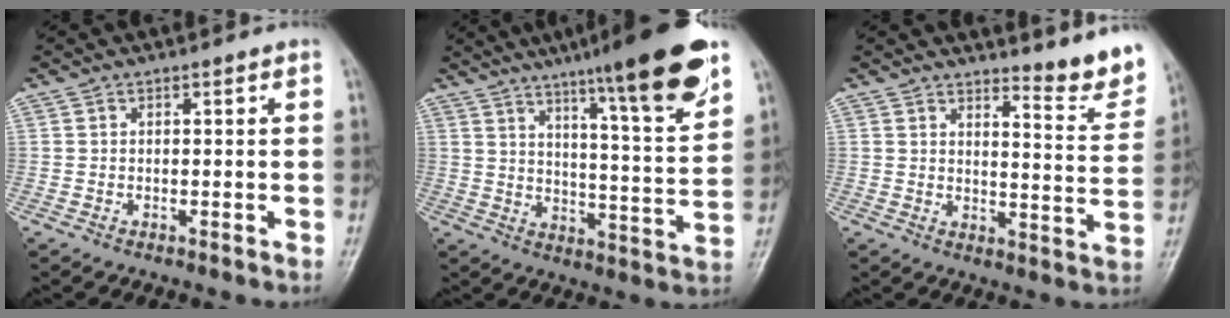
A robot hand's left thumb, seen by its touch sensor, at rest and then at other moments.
{"total": 19.1, "force": [12.2, 1.9, 14.5], "torque": [-0.192, -0.057, 0.179]}
{"total": 8.0, "force": [7.1, 0.8, 3.7], "torque": [-0.034, -0.075, 0.090]}